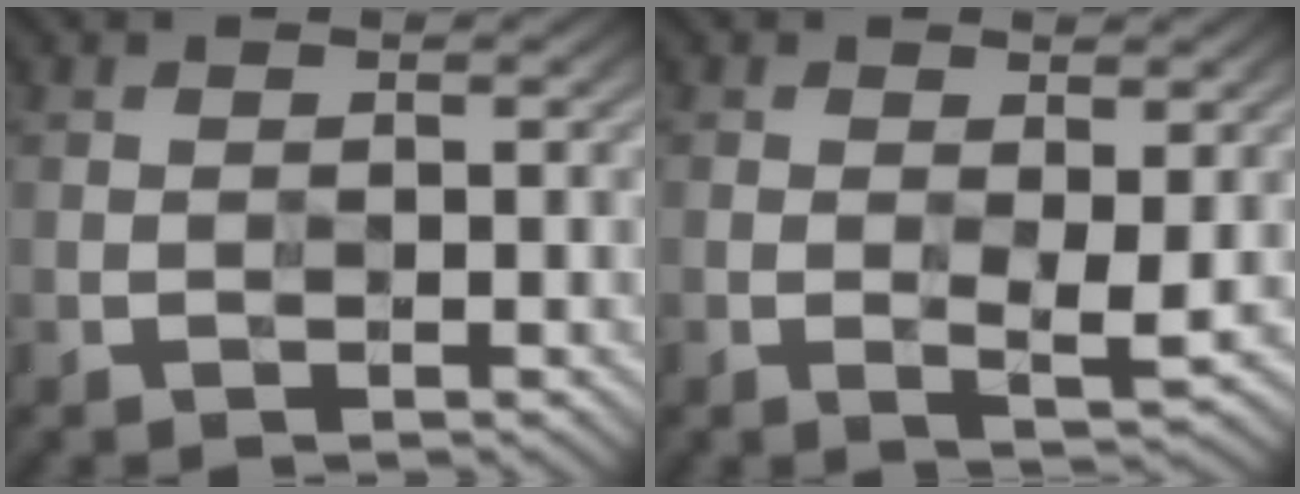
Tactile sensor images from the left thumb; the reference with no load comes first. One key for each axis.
{"total": 3.0, "fx": 0.3, "fy": 1.4, "fz": 2.7, "tx": -0.047, "ty": -0.001, "tz": 0.007}